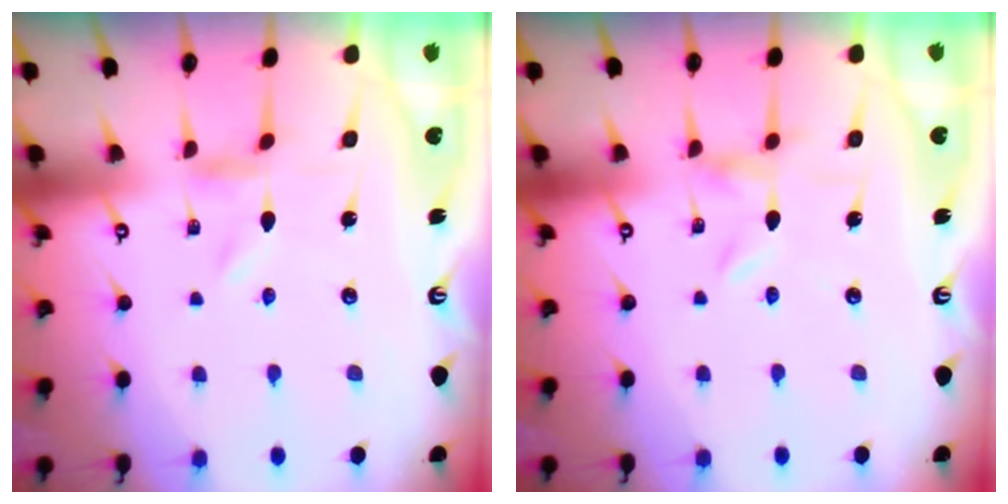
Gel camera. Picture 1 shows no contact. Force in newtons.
{"total": 0.0}